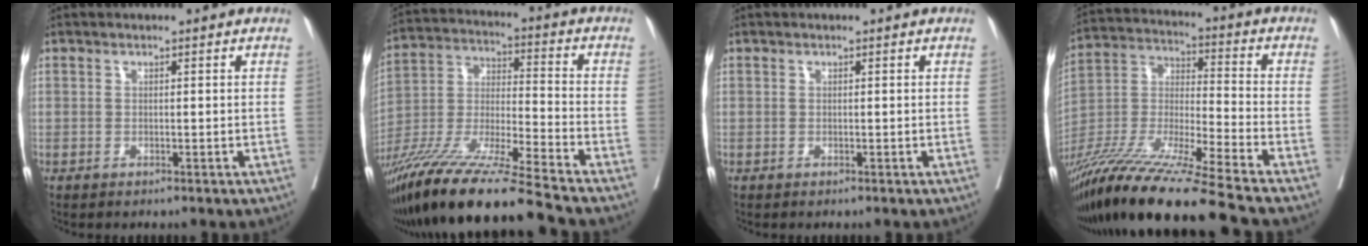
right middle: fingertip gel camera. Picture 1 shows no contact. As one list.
[{"total": 20.5, "force": [-16.6, -0.9, 11.9], "torque": [-0.262, -0.049, -0.311]}, {"total": 0.0}, {"total": 21.9, "force": [-18.0, -1.7, 12.3], "torque": [-0.269, -0.051, -0.335]}]